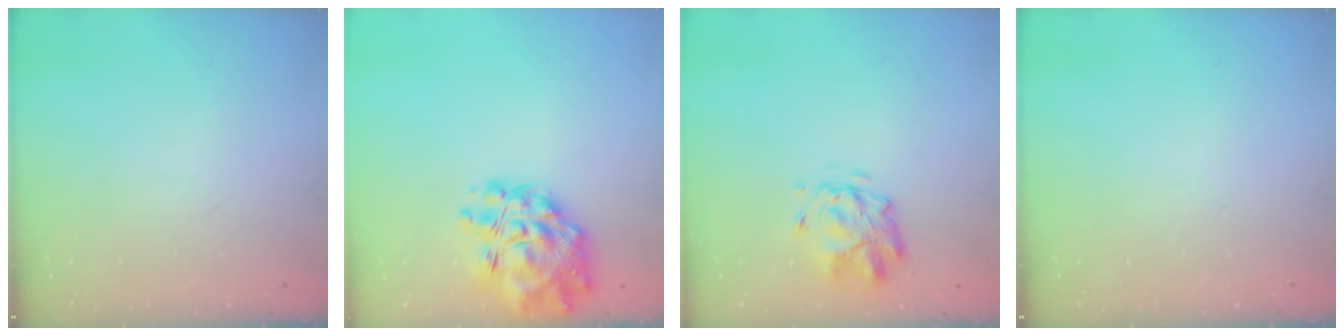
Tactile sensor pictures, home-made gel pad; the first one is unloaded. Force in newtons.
{"total": 14.5, "press": 13.6, "slide": 4.9}
{"total": 2.9, "press": 2.5, "slide": 1.4}
{"total": 0.0}